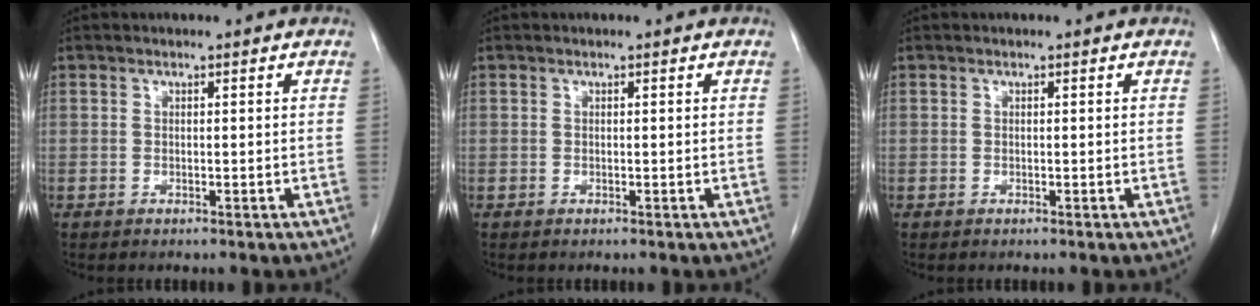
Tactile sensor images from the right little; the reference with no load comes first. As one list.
[{"total": 0.0}, {"total": 0.0}]